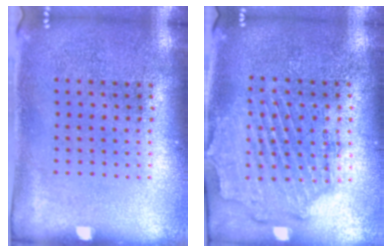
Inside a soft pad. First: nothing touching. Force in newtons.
{"total": 1.8, "press": 1.6, "slide": 0.9}